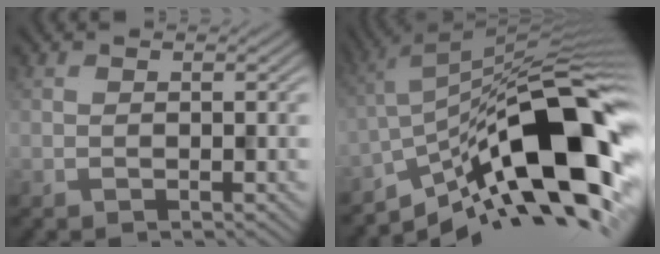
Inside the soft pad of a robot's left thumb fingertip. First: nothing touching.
{"total": 16.6, "force": [-7.6, 5.2, 13.8], "torque": [-0.220, 0.011, -0.150]}